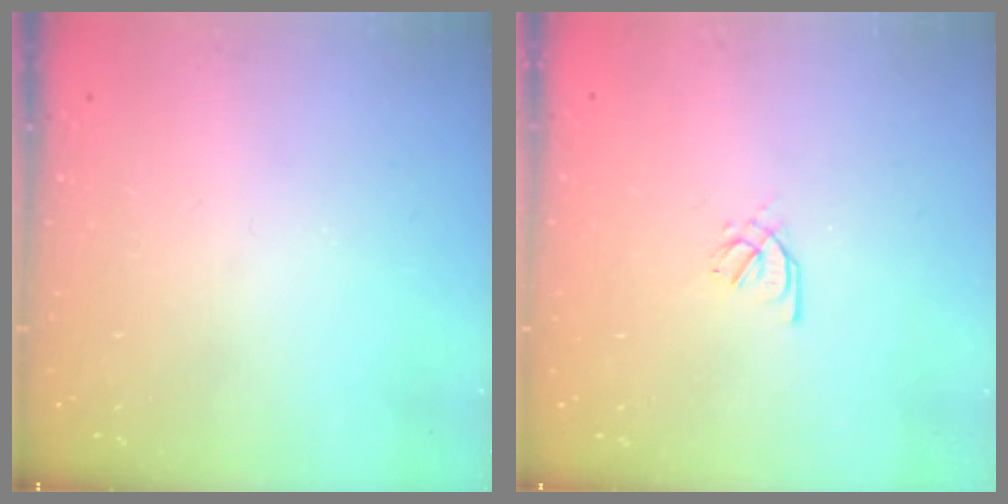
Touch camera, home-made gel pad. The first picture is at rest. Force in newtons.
{"total": 2.6, "press": 2.5, "slide": 0.7}